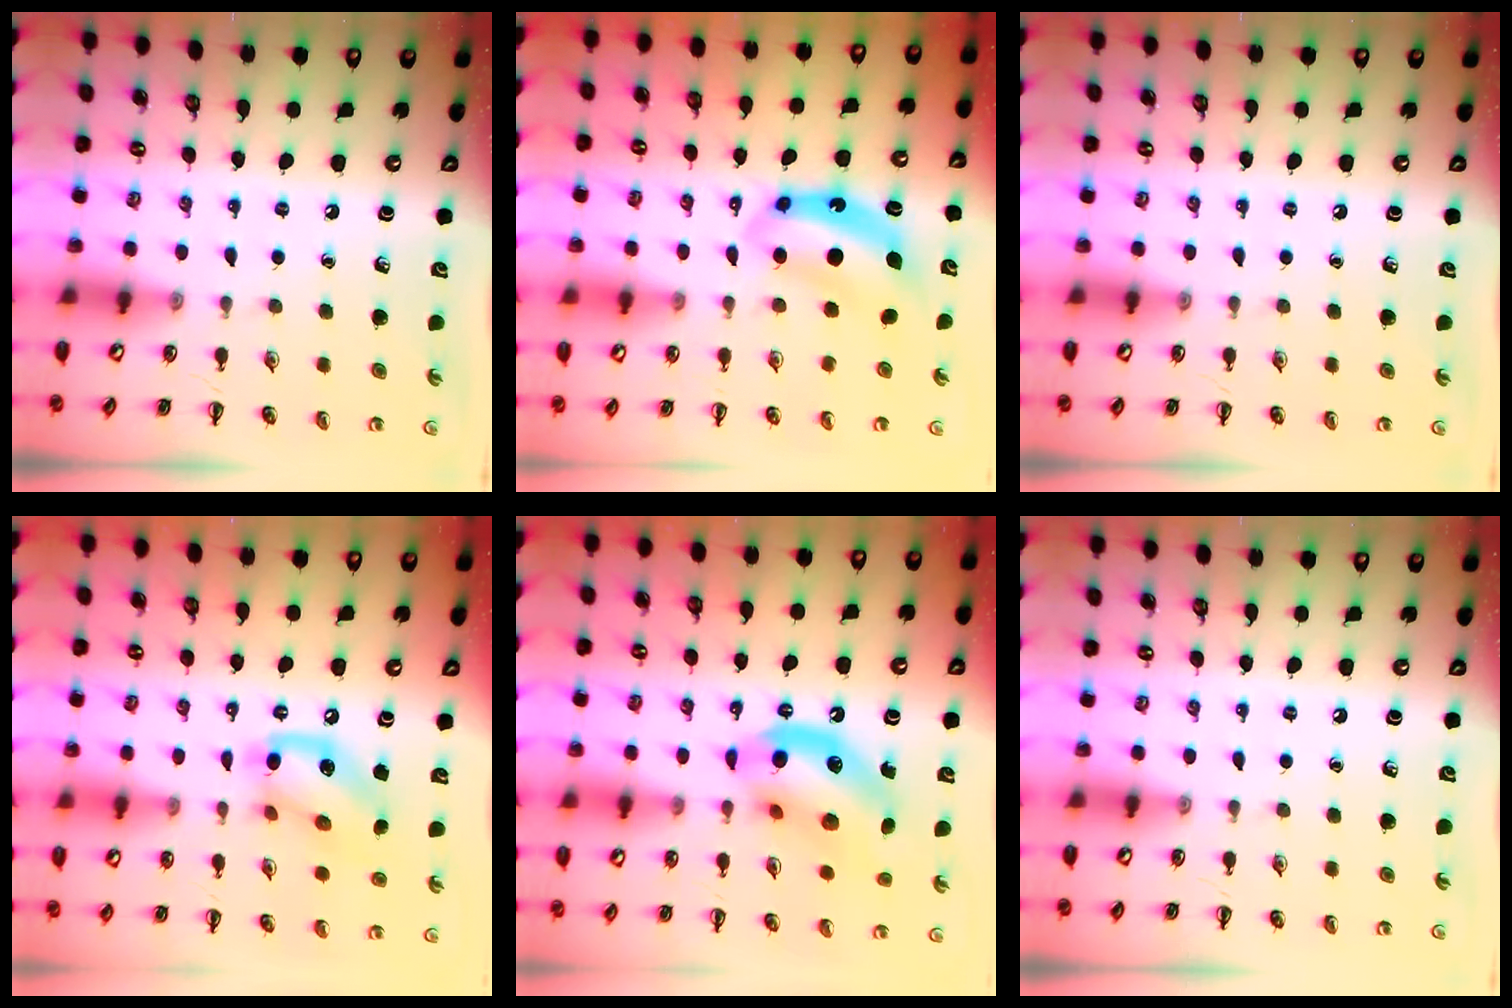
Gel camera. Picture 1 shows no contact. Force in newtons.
{"total": 7.6, "press": 7.5, "slide": 1.3}
{"total": 0.0}
{"total": 13.9, "press": 13.8, "slide": 1.1}
{"total": 15.3, "press": 15.0, "slide": 3.3}
{"total": 0.0}